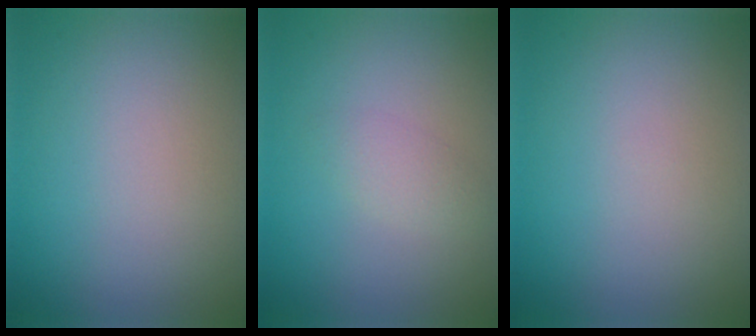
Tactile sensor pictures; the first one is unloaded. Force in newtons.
{"total": 1.5, "press": 1.5, "slide": 0.1}
{"total": 0.0}